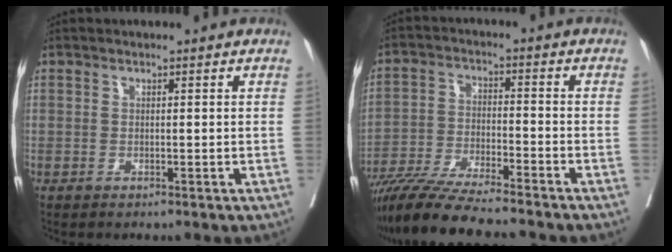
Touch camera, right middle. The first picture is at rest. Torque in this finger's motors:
{"motor_torque": [1.04, -1.10, 0.25, 0.13]}